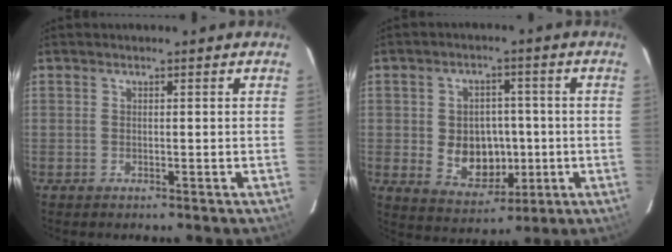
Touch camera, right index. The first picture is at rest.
{"total": 9.6, "force": [-1.1, 7.6, 5.8], "torque": [-0.122, 0.004, 0.003]}